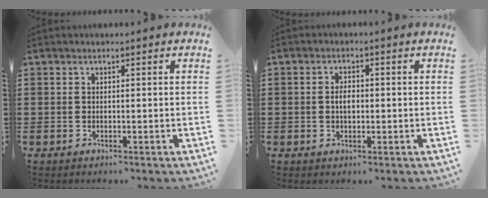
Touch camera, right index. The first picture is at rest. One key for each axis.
{"total": 2.4, "fx": -0.1, "fy": 1.1, "fz": 2.2, "tx": -0.043, "ty": 0.003, "tz": -0.003}